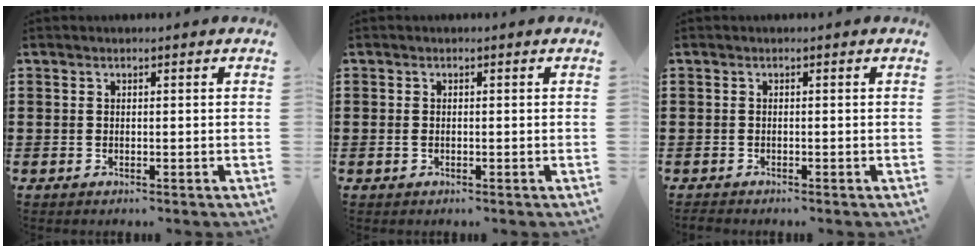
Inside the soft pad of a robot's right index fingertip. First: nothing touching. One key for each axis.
{"total": 0.6, "fx": -0.1, "fy": 0.4, "fz": 0.5, "tx": -0.011, "ty": 0.000, "tz": -0.002}
{"total": 0.6, "fx": -0.6, "fy": 0.1, "fz": -0.1, "tx": 0.001, "ty": 0.001, "tz": -0.012}